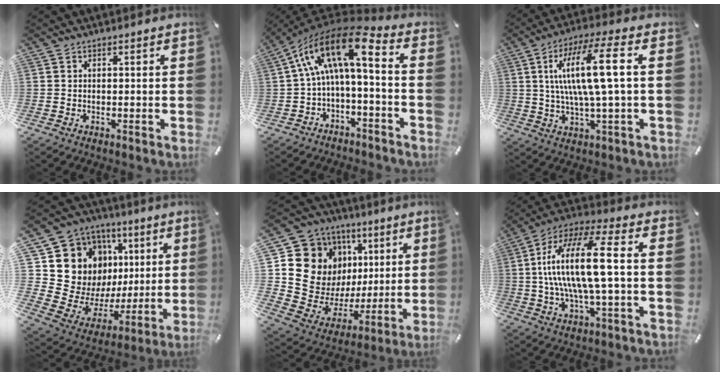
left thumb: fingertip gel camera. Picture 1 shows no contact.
{"total": 15.8, "force": [1.7, 6.4, 14.4], "torque": [-0.271, -0.005, 0.022]}
{"total": 15.1, "force": [2.5, 2.4, 14.7], "torque": [-0.293, 0.001, 0.031]}
{"total": 16.0, "force": [6.3, 14.0, 4.5], "torque": [-0.070, -0.070, 0.151]}
{"total": 15.5, "force": [5.9, 13.7, 4.3], "torque": [-0.066, -0.059, 0.140]}
{"total": 18.5, "force": [0.5, 4.4, 18.0], "torque": [-0.377, -0.008, -0.008]}